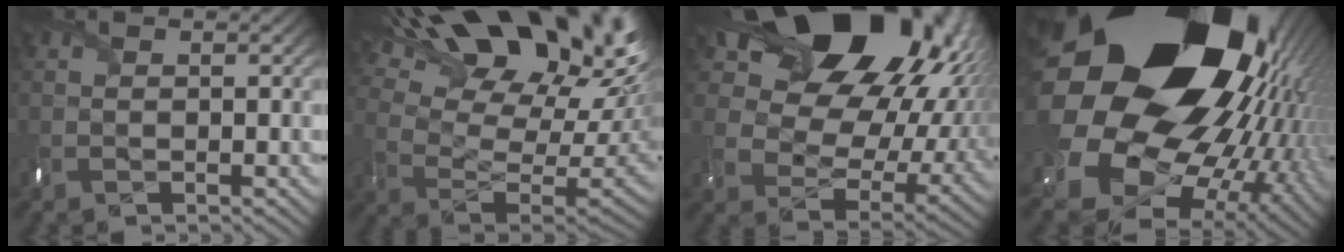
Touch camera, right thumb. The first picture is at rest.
{"total": 24.5, "force": [15.1, 11.0, 15.8], "torque": [-0.280, 0.076, 0.251]}
{"total": 23.7, "force": [10.8, 16.5, 13.1], "torque": [-0.258, 0.025, 0.214]}
{"total": 24.6, "force": [5.7, 18.1, 15.6], "torque": [-0.319, -0.076, 0.086]}